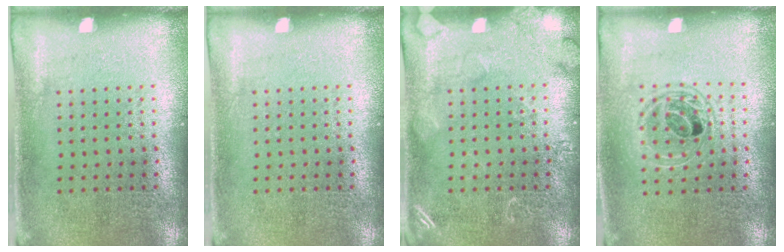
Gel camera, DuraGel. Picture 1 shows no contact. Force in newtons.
{"total": 0.0}
{"total": 2.0, "press": 2.0, "slide": 0.2}
{"total": 1.4, "press": 1.3, "slide": 0.7}